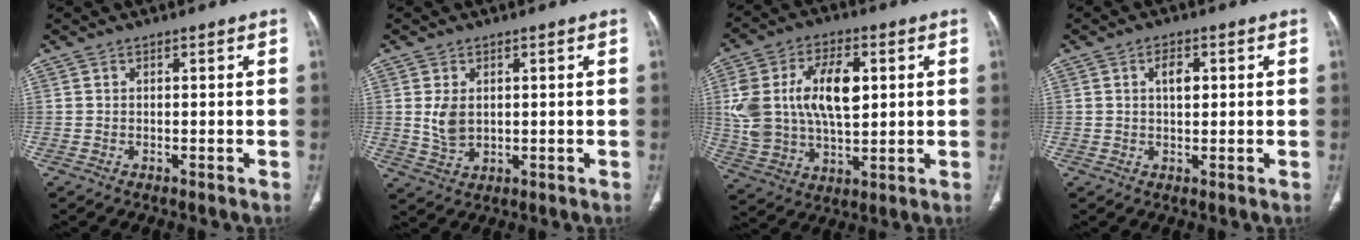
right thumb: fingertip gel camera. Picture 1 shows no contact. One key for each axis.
{"total": 4.5, "fx": 0.8, "fy": 3.1, "fz": 3.3, "tx": -0.057, "ty": -0.010, "tz": 0.023}
{"total": 18.0, "fx": 3.3, "fy": 10.4, "fz": 14.4, "tx": -0.259, "ty": 0.003, "tz": 0.066}
{"total": 3.4, "fx": 0.9, "fy": 1.8, "fz": 2.6, "tx": -0.035, "ty": -0.004, "tz": 0.015}